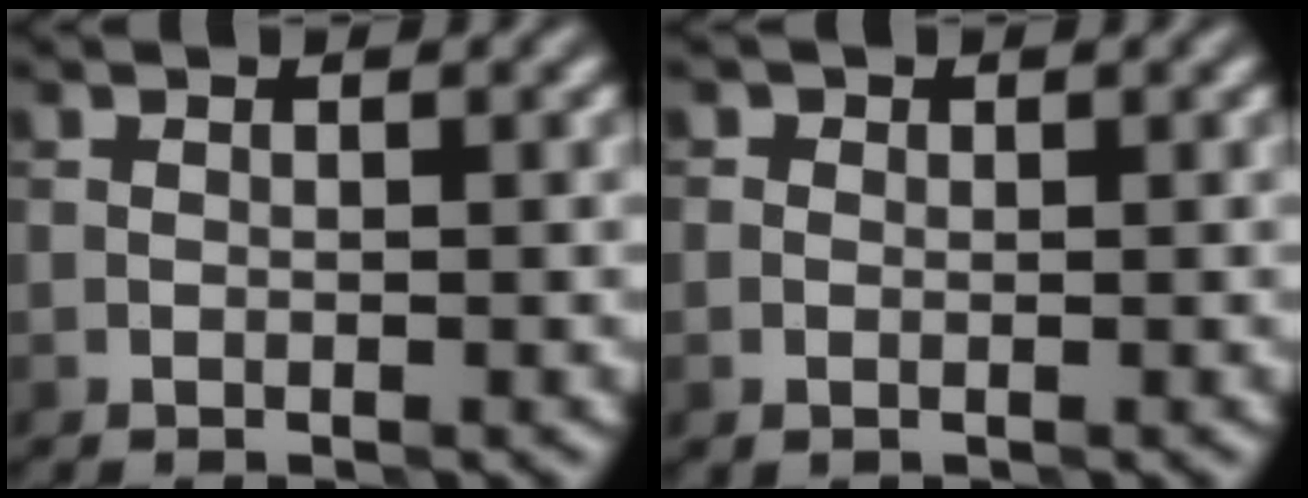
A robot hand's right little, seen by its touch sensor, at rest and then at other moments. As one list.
[{"total": 1.0, "force": [0.1, 0.9, 0.2], "torque": [-0.002, 0.000, -0.004]}]